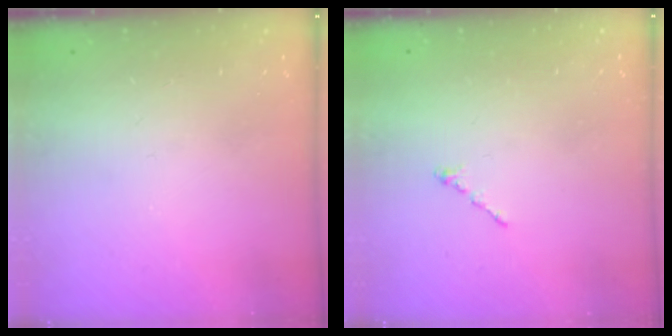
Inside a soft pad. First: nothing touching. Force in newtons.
{"total": 0.0}